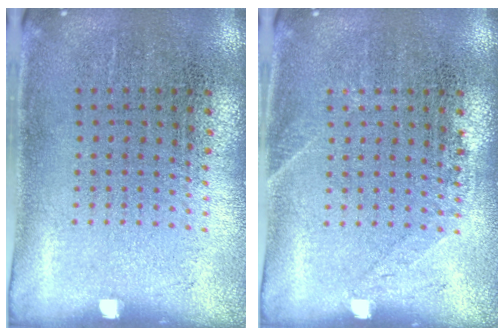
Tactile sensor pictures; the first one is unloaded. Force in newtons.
{"total": 1.0, "press": 1.0, "slide": 0.2}